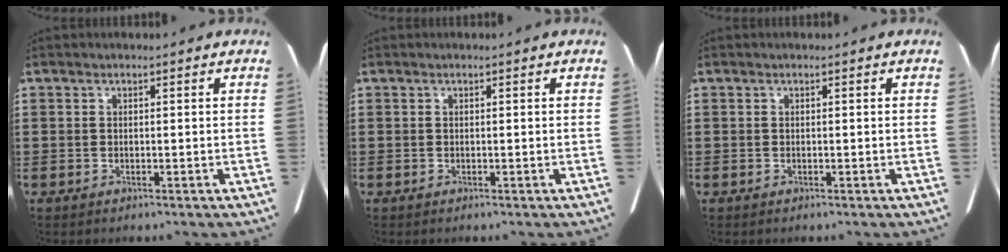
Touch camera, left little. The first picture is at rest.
{"total": 0.0}
{"total": 0.0}